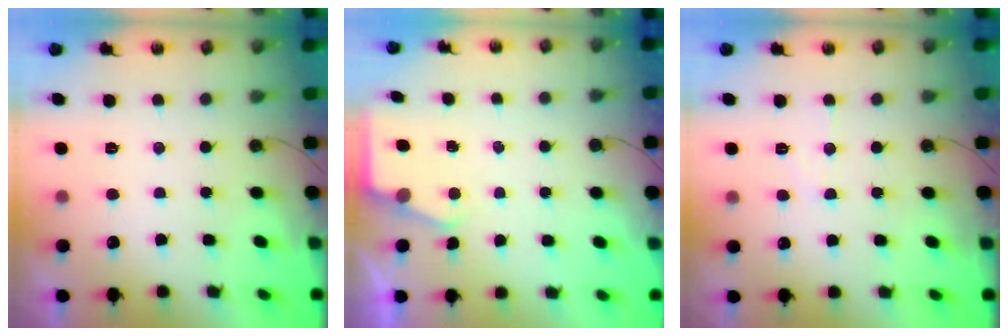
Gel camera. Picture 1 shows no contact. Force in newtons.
{"total": 2.8, "press": 2.8, "slide": 0.4}
{"total": 5.2, "press": 5.2, "slide": 0.8}